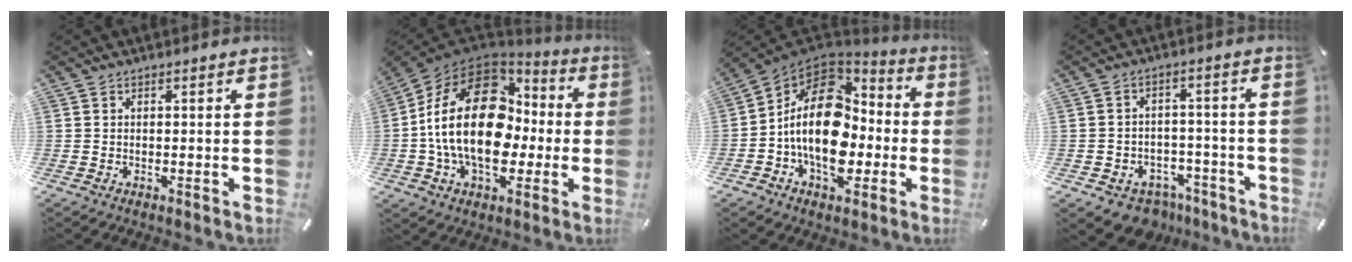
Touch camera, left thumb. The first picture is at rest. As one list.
[{"total": 25.1, "force": [-0.1, 16.8, 18.6], "torque": [-0.370, 0.021, 0.004]}, {"total": 19.3, "force": [-2.0, 13.5, 13.7], "torque": [-0.257, 0.002, -0.034]}, {"total": 7.0, "force": [-5.0, 4.6, 1.8], "torque": [-0.023, 0.042, -0.087]}]